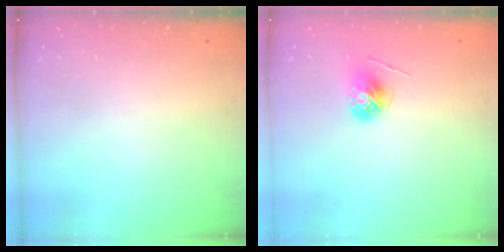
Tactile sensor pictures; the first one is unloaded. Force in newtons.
{"total": 5.9, "press": 5.9, "slide": 0.3}